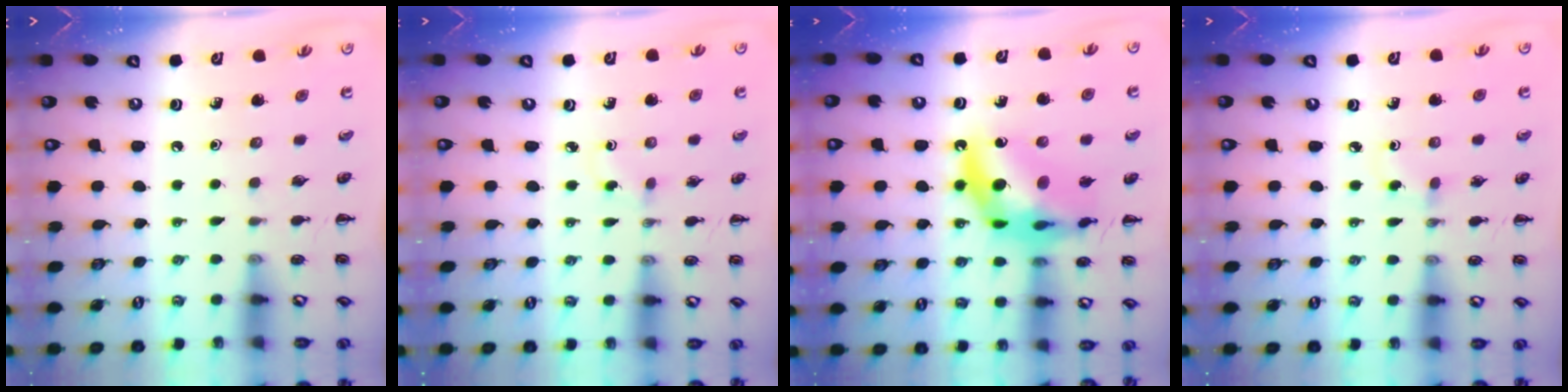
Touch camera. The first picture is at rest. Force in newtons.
{"total": 1.8, "press": 1.6, "slide": 0.8}
{"total": 17.7, "press": 17.2, "slide": 4.5}
{"total": 2.7, "press": 2.4, "slide": 1.1}